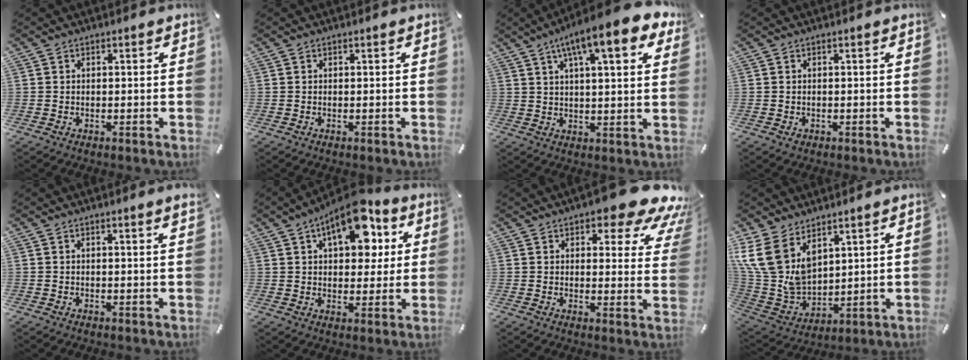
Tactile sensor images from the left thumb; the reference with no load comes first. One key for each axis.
{"total": 0.0}
{"total": 14.5, "fx": 8.4, "fy": 3.8, "fz": 11.1, "tx": -0.180, "ty": -0.031, "tz": 0.135}
{"total": 0.7, "fx": -0.2, "fy": 0.5, "fz": 0.3, "tx": -0.005, "ty": 0.001, "tz": -0.005}
{"total": 1.8, "fx": 0.9, "fy": 0.0, "fz": 1.5, "tx": -0.028, "ty": -0.001, "tz": 0.016}
{"total": 14.6, "fx": 7.0, "fy": 8.0, "fz": 10.1, "tx": -0.133, "ty": -0.024, "tz": 0.117}
{"total": 13.9, "fx": 9.4, "fy": 4.9, "fz": 9.0, "tx": -0.122, "ty": -0.065, "tz": 0.161}
{"total": 13.9, "fx": 7.7, "fy": 9.2, "fz": 7.0, "tx": -0.181, "ty": -0.056, "tz": 0.148}